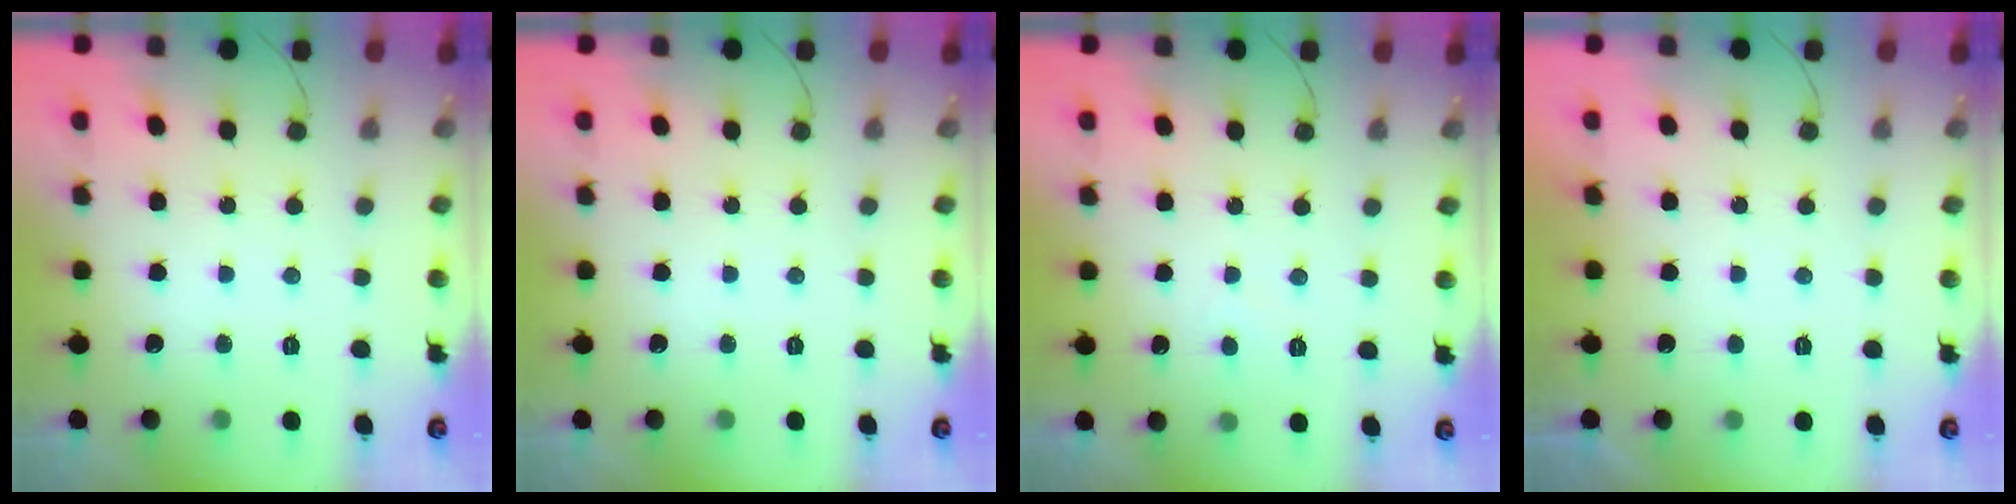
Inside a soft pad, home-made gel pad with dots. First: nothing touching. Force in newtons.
{"total": 0.0}
{"total": 1.6, "press": 1.6, "slide": 0.4}
{"total": 2.2, "press": 2.2, "slide": 0.4}